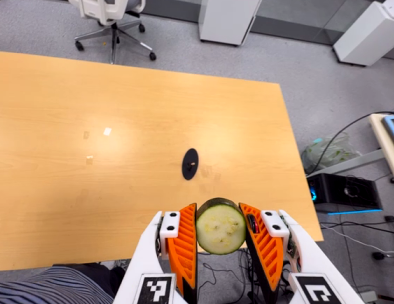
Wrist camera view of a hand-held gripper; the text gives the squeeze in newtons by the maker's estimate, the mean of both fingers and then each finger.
{"total": 8.7, "left": 7.9, "right": 9.6}